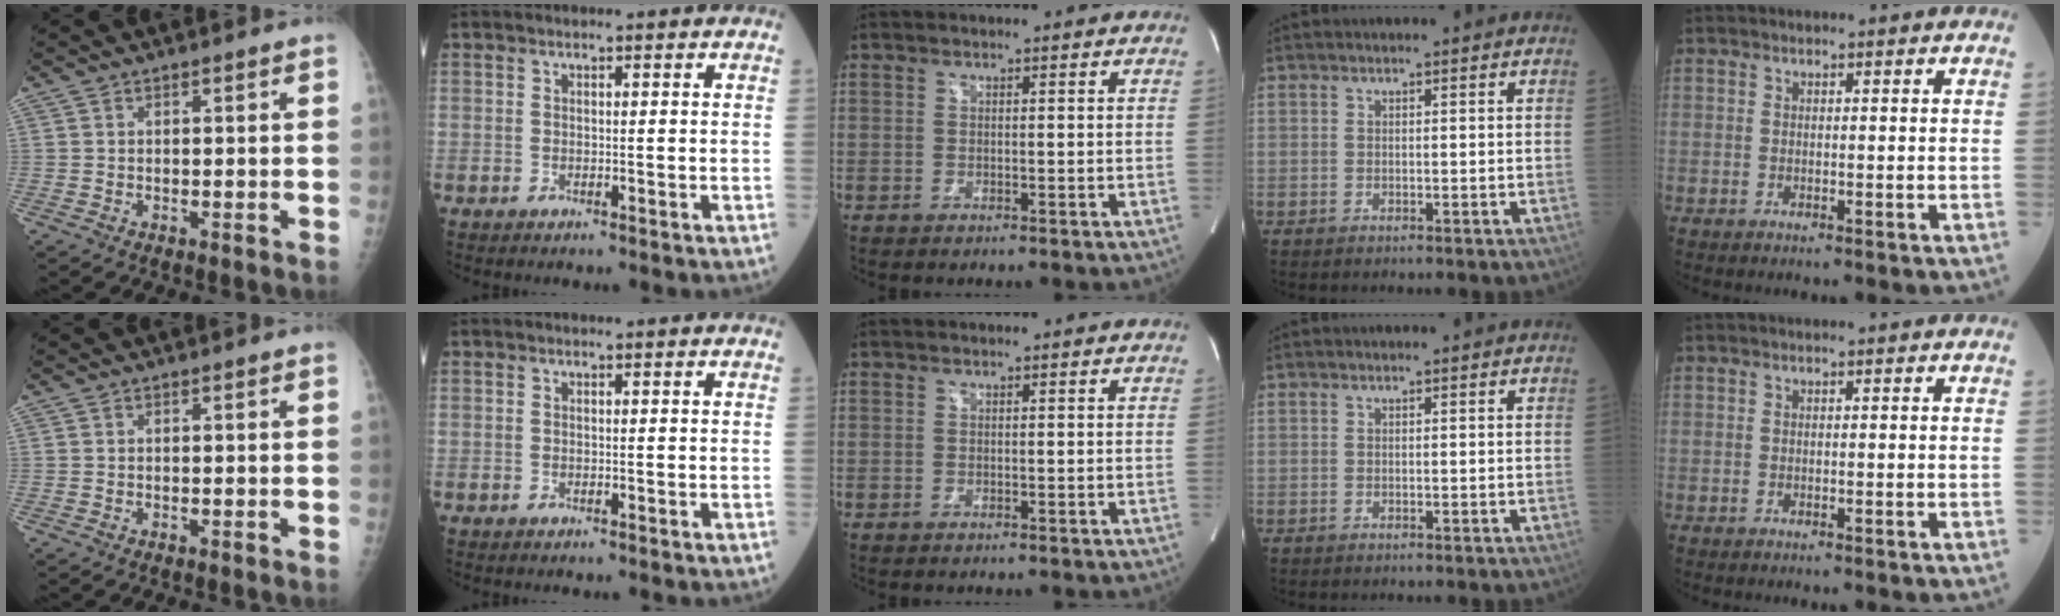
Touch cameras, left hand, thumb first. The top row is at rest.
{}